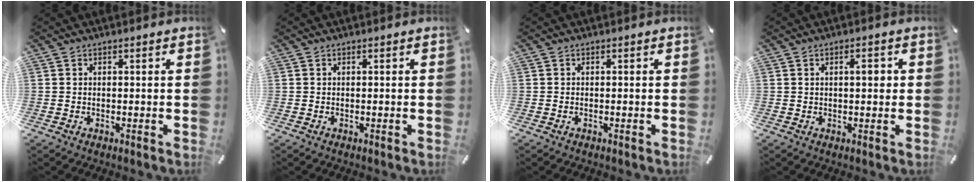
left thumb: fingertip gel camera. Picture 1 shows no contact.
{"total": 0.0}
{"total": 0.6, "force": [-0.3, 0.3, 0.4], "torque": [-0.009, -0.002, -0.005]}
{"total": 3.3, "force": [0.7, 1.4, 3.0], "torque": [-0.043, 0.002, 0.005]}